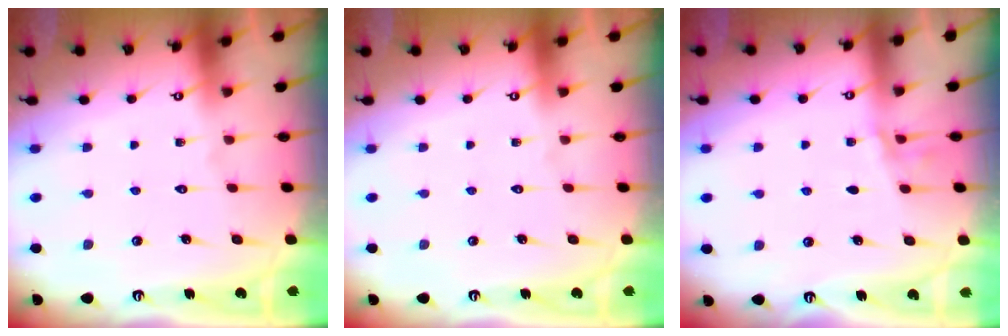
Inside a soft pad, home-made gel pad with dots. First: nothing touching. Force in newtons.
{"total": 0.0}
{"total": 3.0, "press": 3.0, "slide": 0.4}